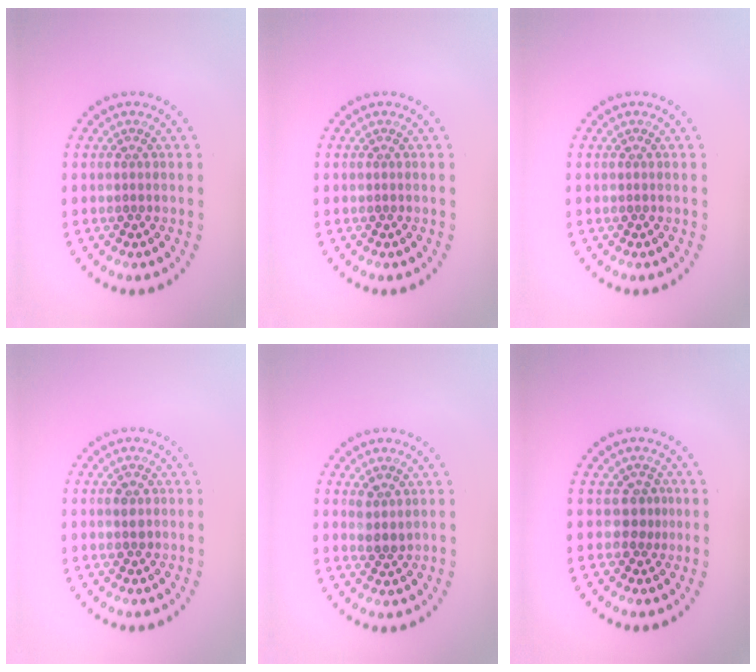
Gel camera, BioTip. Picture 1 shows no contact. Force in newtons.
{"total": 0.0}
{"total": 0.0}
{"total": 1.0, "press": 1.0, "slide": 0.2}
{"total": 1.6, "press": 1.3, "slide": 0.8}
{"total": 1.8, "press": 1.4, "slide": 1.2}